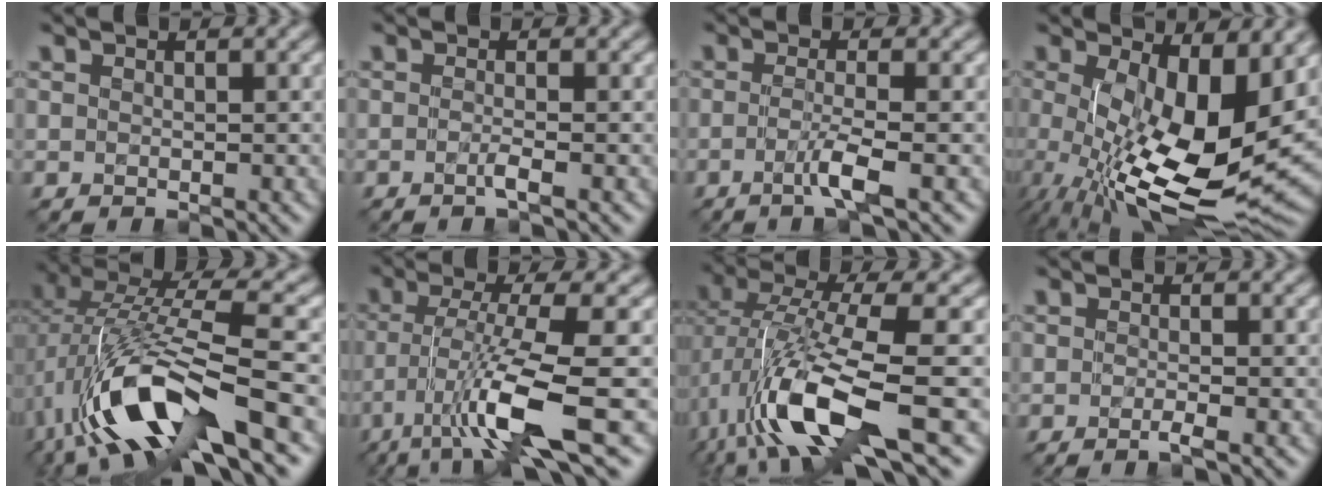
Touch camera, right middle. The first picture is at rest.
{"total": 1.4, "force": [-0.9, 0.2, 1.0], "torque": [-0.011, -0.001, -0.017]}
{"total": 2.7, "force": [-1.4, 0.3, 2.3], "torque": [-0.038, -0.003, -0.028]}
{"total": 13.0, "force": [-0.8, 5.3, 11.8], "torque": [-0.188, -0.029, -0.002]}
{"total": 11.7, "force": [-3.6, 4.0, 10.4], "torque": [-0.205, 0.010, -0.072]}
{"total": 8.8, "force": [-4.1, 1.0, 7.7], "torque": [-0.136, -0.008, -0.071]}
{"total": 10.9, "force": [-3.0, 3.1, 10.0], "torque": [-0.195, -0.006, -0.051]}
{"total": 1.3, "force": [-0.9, 0.2, 0.9], "torque": [-0.007, -0.003, -0.016]}